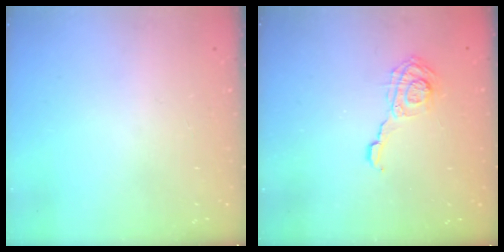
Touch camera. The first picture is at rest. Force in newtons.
{"total": 8.4, "press": 8.4, "slide": 0.1}